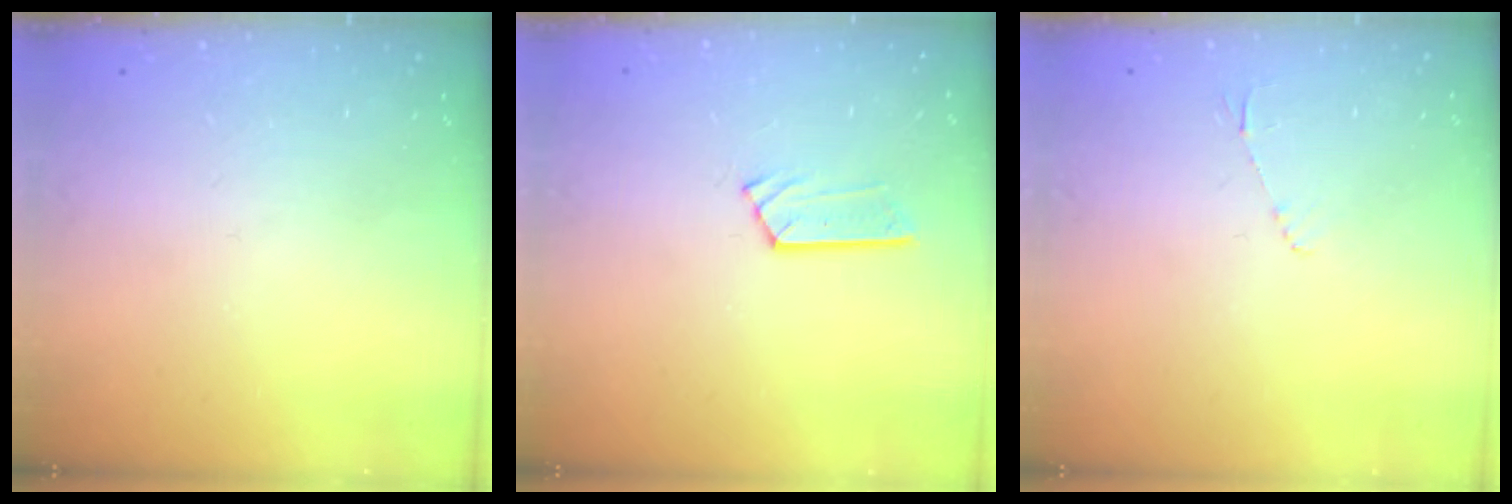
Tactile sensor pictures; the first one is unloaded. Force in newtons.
{"total": 3.5, "press": 3.5, "slide": 0.1}
{"total": 4.0, "press": 4.0, "slide": 0.6}